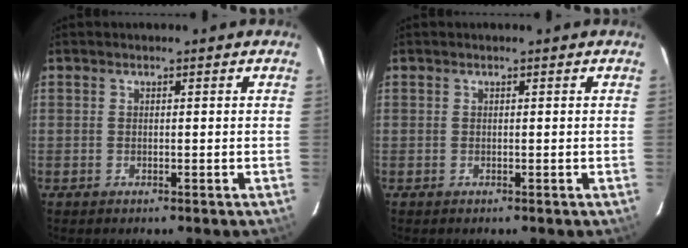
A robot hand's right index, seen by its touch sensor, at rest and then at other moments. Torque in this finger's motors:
{"motor_torque": [-0.03, 0.01, 0.03, 0.00]}